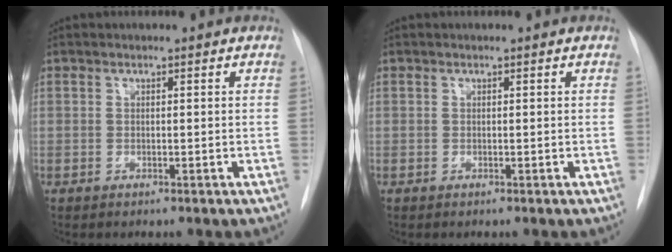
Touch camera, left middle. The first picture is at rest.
{"total": 0.0}